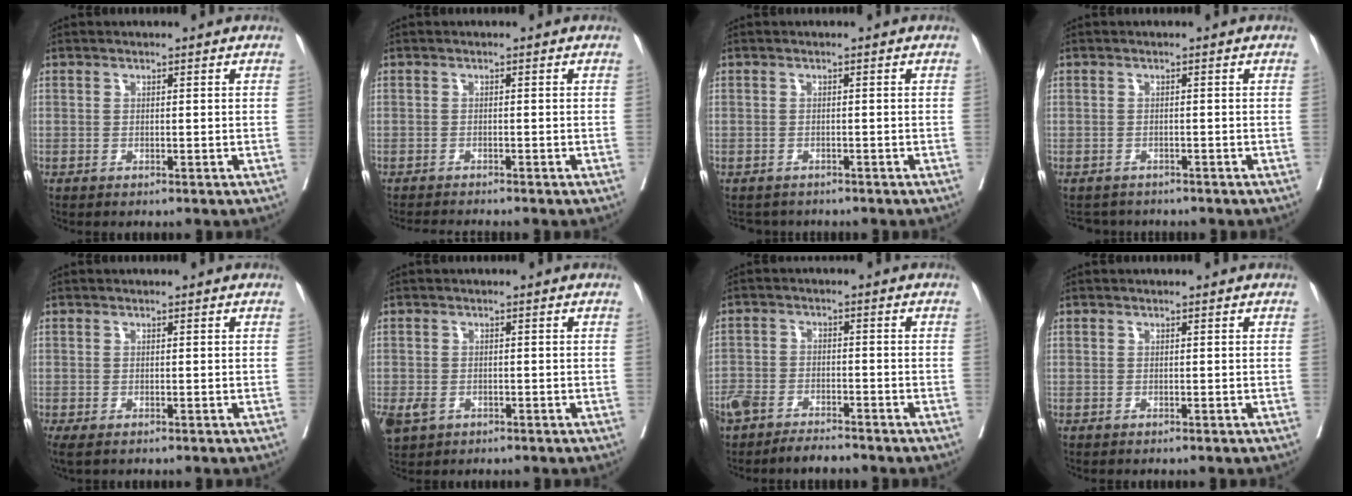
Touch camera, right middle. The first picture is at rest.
{"total": 3.1, "force": [-3.0, -0.4, 0.7], "torque": [-0.008, -0.013, -0.049]}
{"total": 1.9, "force": [-1.7, 0.8, -0.3], "torque": [0.000, -0.003, -0.028]}
{"total": 3.1, "force": [-2.9, 1.1, -0.3], "torque": [0.005, -0.004, -0.044]}
{"total": 1.5, "force": [-1.0, 0.6, 1.1], "torque": [-0.022, -0.009, -0.015]}
{"total": 4.4, "force": [-2.1, 3.2, 2.2], "torque": [-0.048, -0.008, -0.029]}
{"total": 7.3, "force": [-6.3, 2.2, 2.9], "torque": [-0.055, -0.002, -0.107]}
{"total": 0.0}